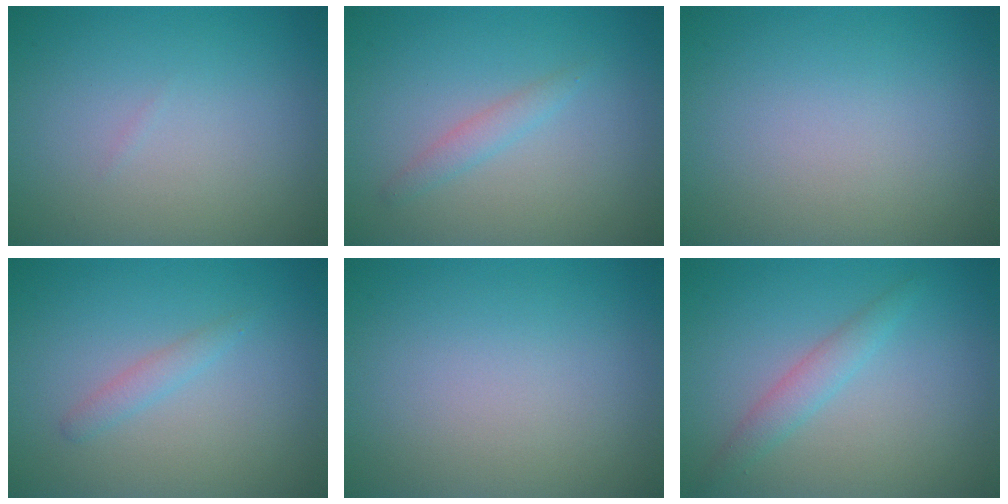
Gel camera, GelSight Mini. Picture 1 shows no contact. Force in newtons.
{"total": 1.3, "press": 1.3, "slide": 0.0}
{"total": 0.0}
{"total": 1.2, "press": 1.2, "slide": 0.0}
{"total": 0.0}
{"total": 2.0, "press": 2.0, "slide": 0.0}